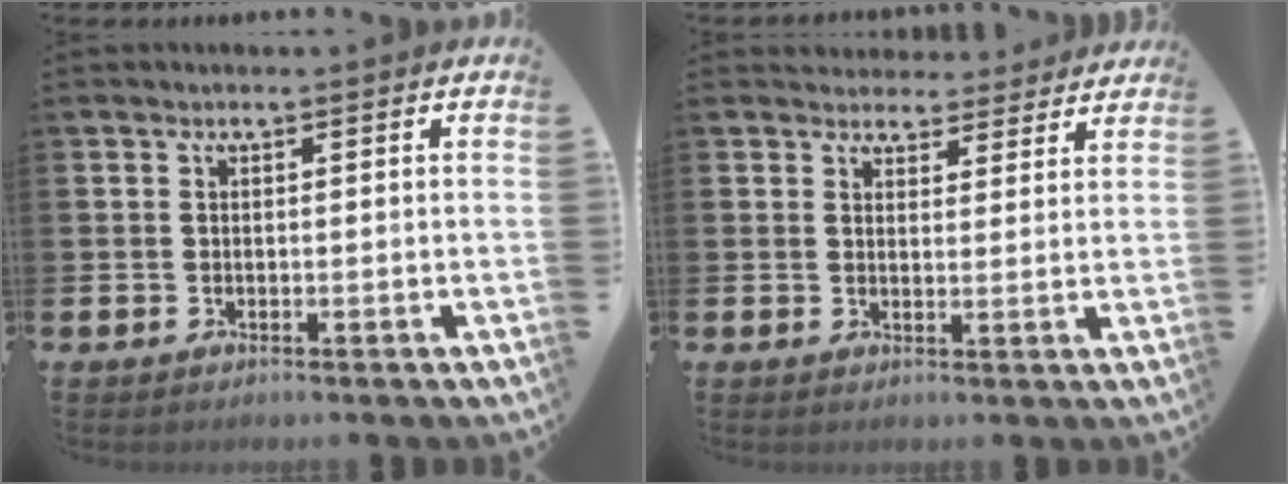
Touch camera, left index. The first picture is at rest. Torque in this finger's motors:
{"motor_torque": [1.56, -0.58, 0.11, 0.02]}